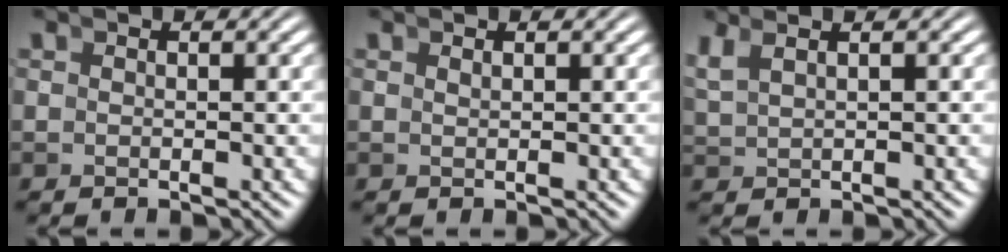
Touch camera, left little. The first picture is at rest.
{"total": 0.6, "force": [0.2, -0.6, -0.1], "torque": [0.005, -0.003, 0.009]}
{"total": 2.2, "force": [1.5, 0.5, 1.4], "torque": [-0.022, 0.012, 0.032]}